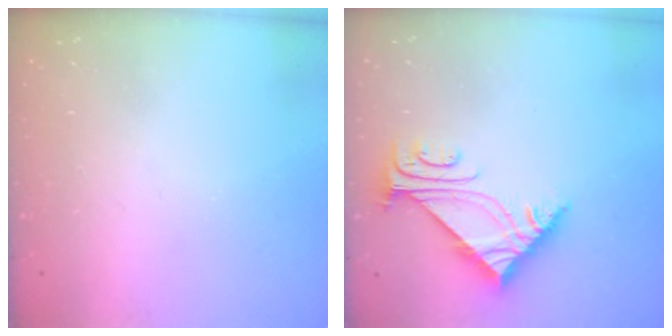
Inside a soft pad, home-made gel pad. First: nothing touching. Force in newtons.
{"total": 5.5, "press": 5.4, "slide": 0.9}